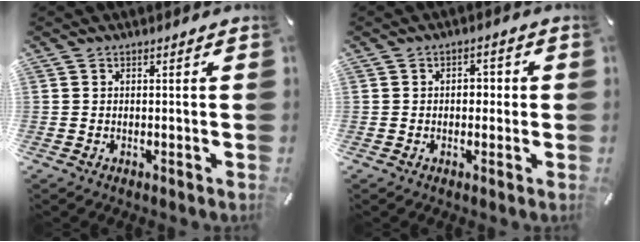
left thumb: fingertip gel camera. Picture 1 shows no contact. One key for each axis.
{"total": 3.0, "fx": -0.5, "fy": 2.2, "fz": 2.0, "tx": -0.023, "ty": 0.004, "tz": -0.018}